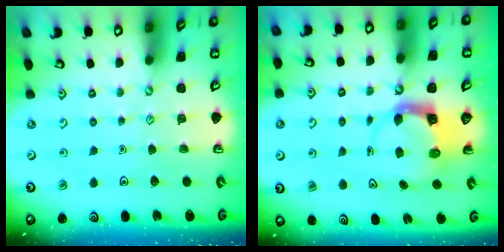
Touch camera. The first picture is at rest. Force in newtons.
{"total": 3.7, "press": 3.6, "slide": 0.5}